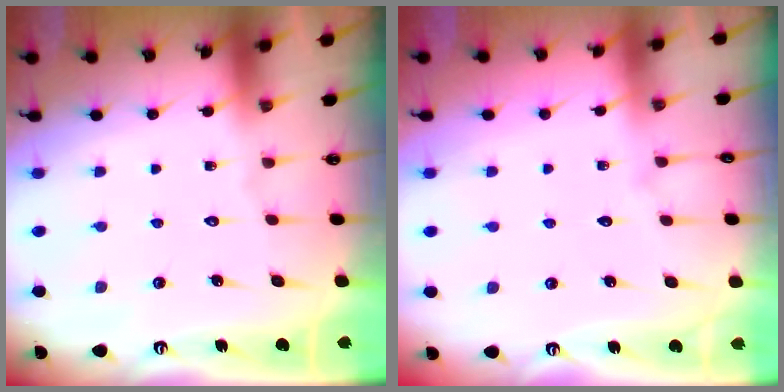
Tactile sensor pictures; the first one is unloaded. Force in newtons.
{"total": 3.2, "press": 3.2, "slide": 0.4}